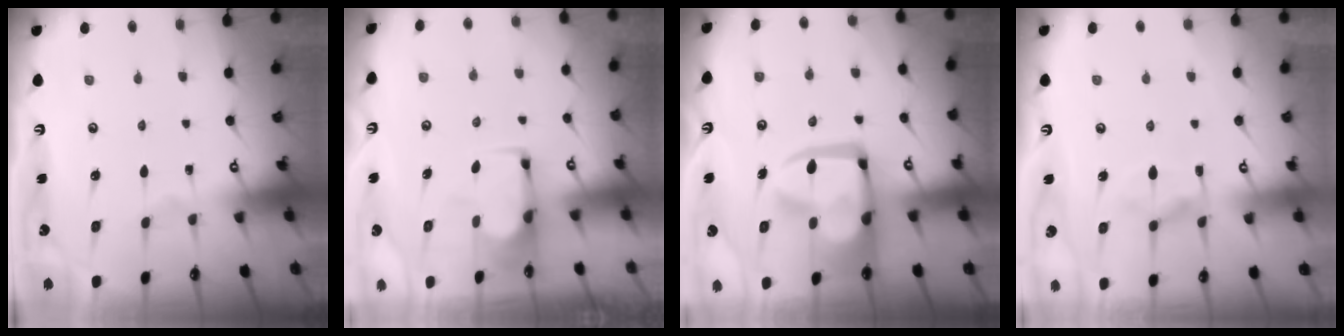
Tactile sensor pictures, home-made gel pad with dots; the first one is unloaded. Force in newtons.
{"total": 1.8, "press": 1.6, "slide": 0.8}
{"total": 17.1, "press": 17.0, "slide": 1.8}
{"total": 4.3, "press": 4.1, "slide": 1.2}